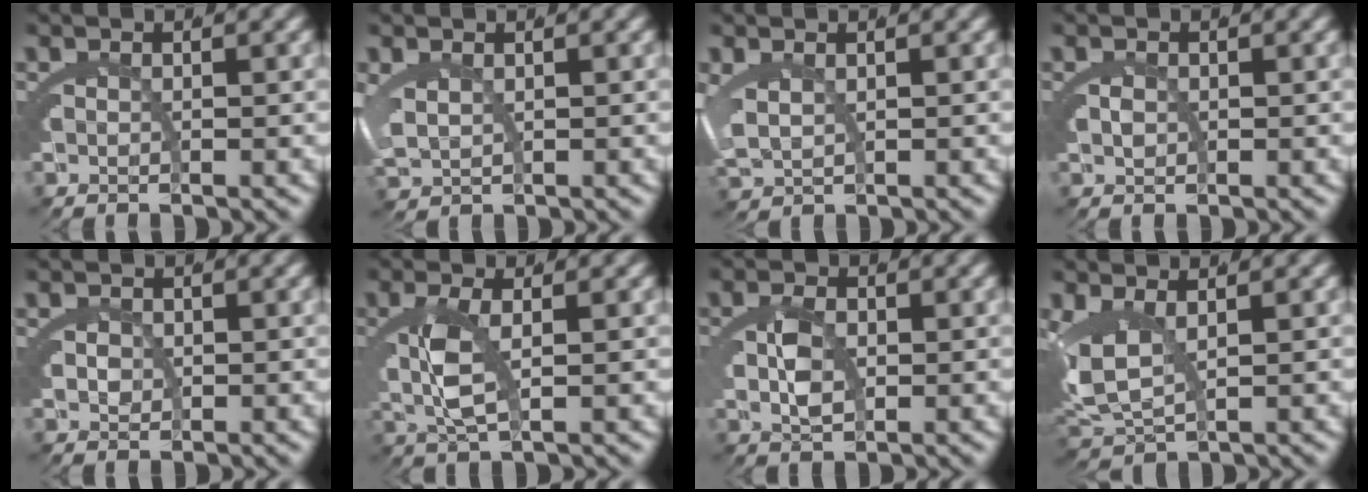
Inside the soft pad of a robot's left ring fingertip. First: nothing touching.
{"total": 2.4, "force": [0.8, 1.7, 1.5], "torque": [-0.057, -0.016, 0.031]}
{"total": 2.7, "force": [0.7, 1.9, 1.7], "torque": [-0.064, -0.018, 0.031]}
{"total": 0.5, "force": [0.1, -0.3, 0.4], "torque": [-0.011, -0.007, 0.007]}
{"total": 1.6, "force": [0.0, 1.4, 0.8], "torque": [-0.024, -0.011, 0.004]}
{"total": 3.9, "force": [0.6, 1.1, 3.6], "torque": [-0.087, -0.007, 0.018]}
{"total": 2.6, "force": [0.2, 1.4, 2.2], "torque": [-0.049, -0.004, 0.008]}
{"total": 5.0, "force": [0.6, 3.4, 3.6], "torque": [-0.113, -0.025, 0.030]}